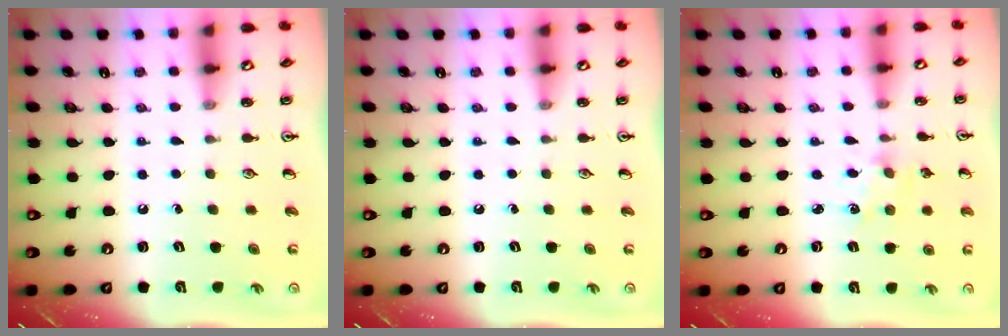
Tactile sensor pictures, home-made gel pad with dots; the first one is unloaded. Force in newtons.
{"total": 0.0}
{"total": 1.8, "press": 1.7, "slide": 0.5}